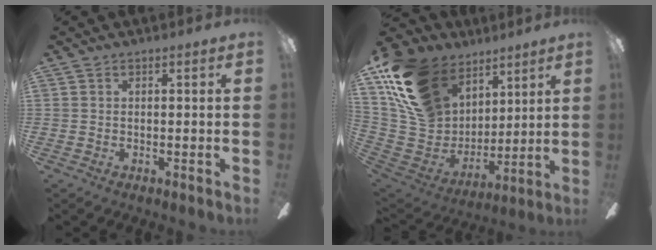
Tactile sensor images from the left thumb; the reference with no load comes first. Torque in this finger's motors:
{"motor_torque": [2.56, 2.45, 1.33, -1.43, 0.40]}